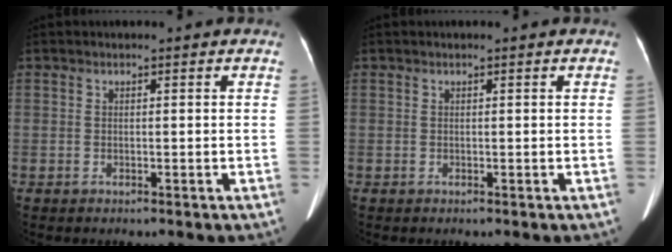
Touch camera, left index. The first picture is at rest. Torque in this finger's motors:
{"motor_torque": [0.08, 0.02, -0.02, 0.02]}